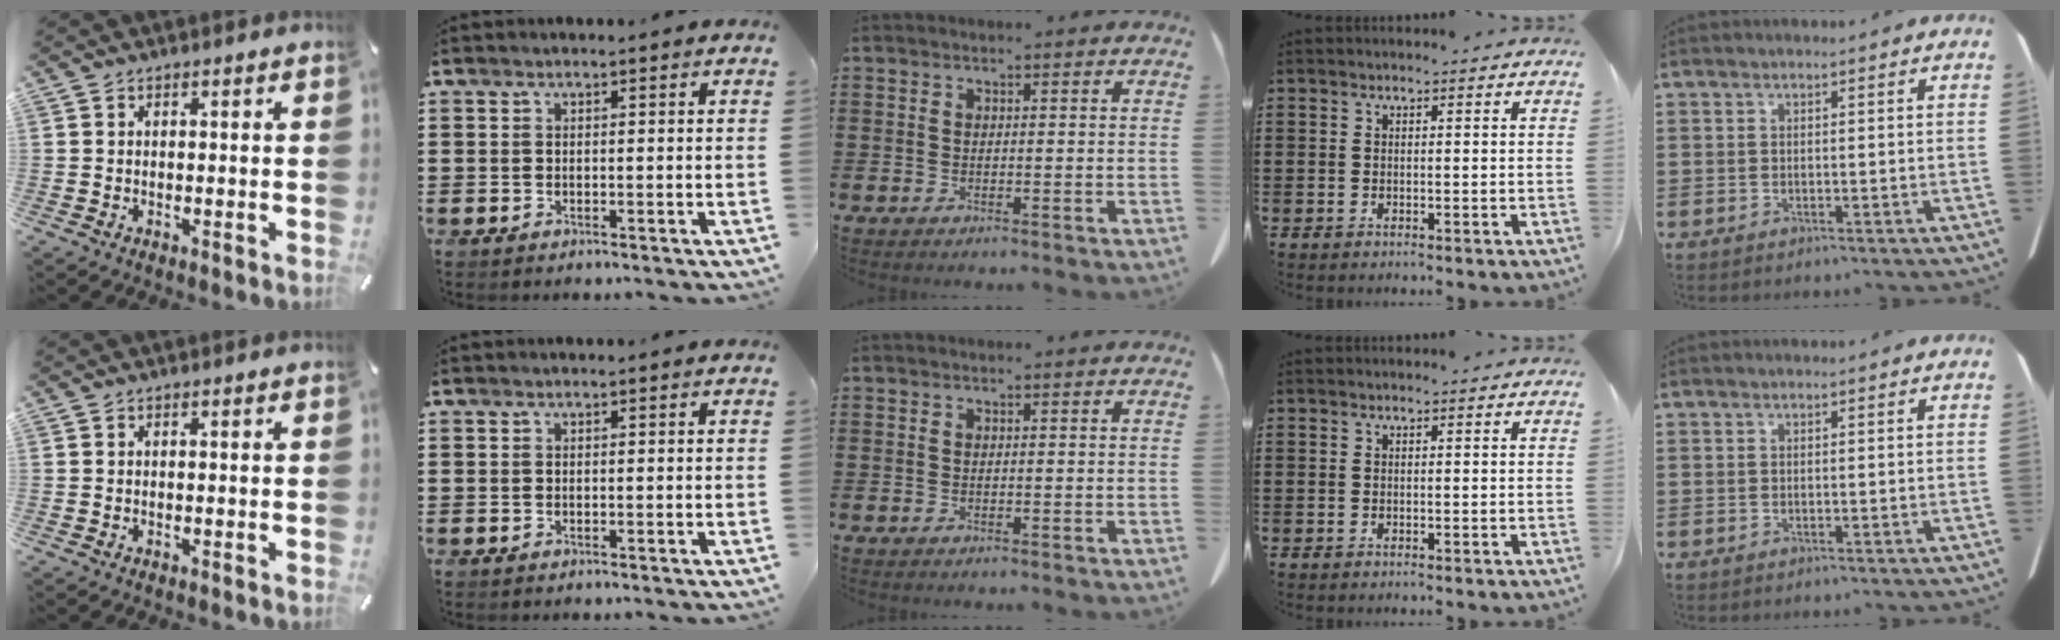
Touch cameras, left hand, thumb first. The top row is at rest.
{}